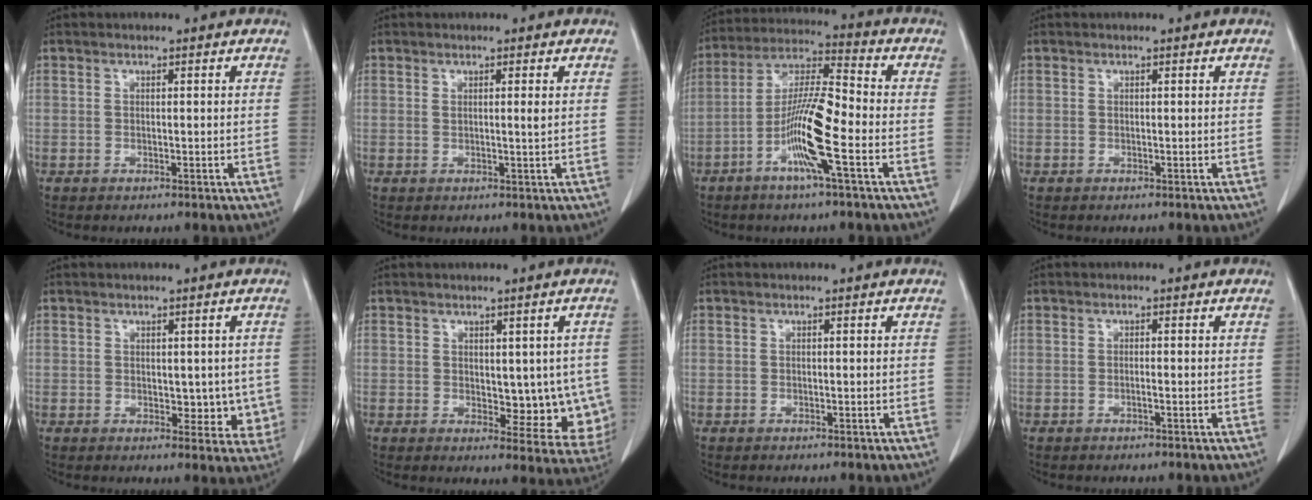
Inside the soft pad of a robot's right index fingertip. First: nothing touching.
{"total": 1.2, "force": [0.4, -0.2, 1.1], "torque": [-0.021, -0.003, 0.006]}
{"total": 11.9, "force": [-4.3, 0.5, 11.1], "torque": [-0.217, 0.000, -0.088]}
{"total": 0.0}
{"total": 5.2, "force": [0.0, 3.4, 3.9], "torque": [-0.022, -0.002, 0.006]}
{"total": 8.8, "force": [0.1, 4.8, 7.4], "torque": [-0.063, -0.006, 0.012]}
{"total": 0.0}
{"total": 0.5, "force": [-0.2, -0.1, 0.5], "torque": [-0.009, 0.001, -0.004]}